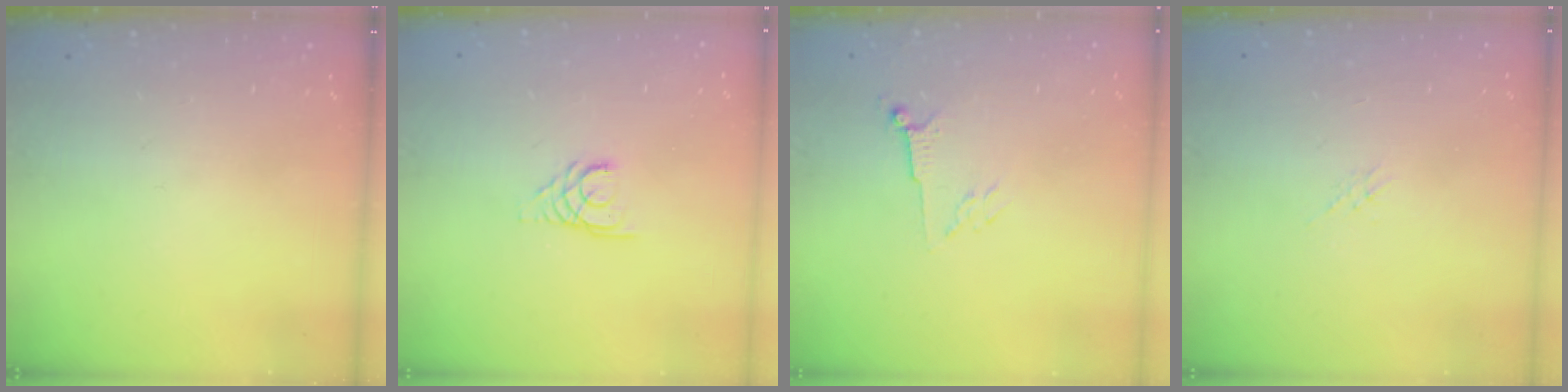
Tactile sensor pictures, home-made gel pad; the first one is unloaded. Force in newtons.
{"total": 2.7, "press": 2.7, "slide": 0.3}
{"total": 4.5, "press": 4.4, "slide": 1.0}
{"total": 1.7, "press": 1.6, "slide": 0.4}